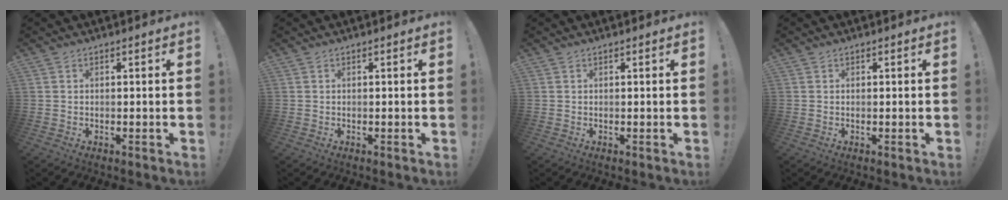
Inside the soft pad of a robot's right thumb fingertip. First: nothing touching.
{"total": 0.0}
{"total": 0.0}
{"total": 0.0}